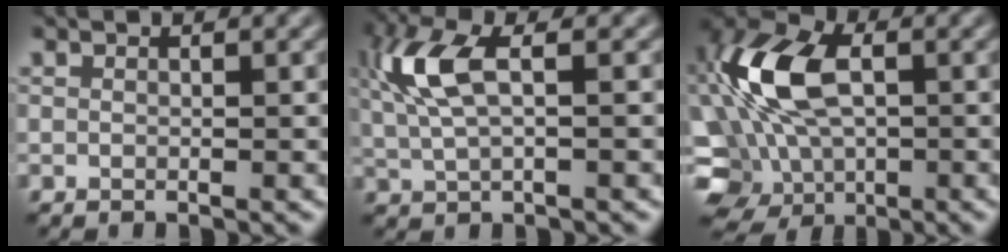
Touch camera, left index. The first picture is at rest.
{"total": 5.5, "force": [1.5, 2.2, 4.9], "torque": [-0.116, 0.010, 0.028]}
{"total": 14.3, "force": [-0.7, 9.2, 10.9], "torque": [-0.206, 0.006, -0.021]}